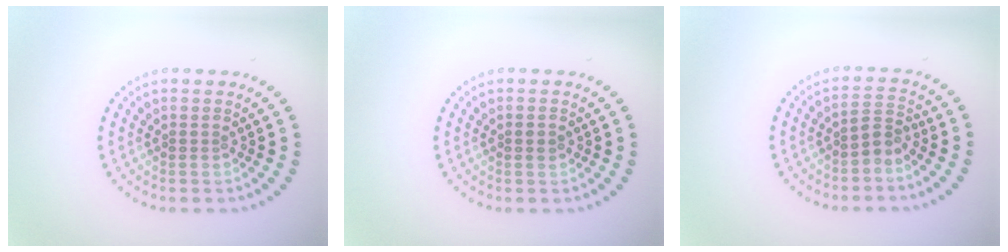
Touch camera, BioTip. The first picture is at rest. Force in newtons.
{"total": 1.1, "press": 1.1, "slide": 0.2}
{"total": 1.8, "press": 1.4, "slide": 1.1}